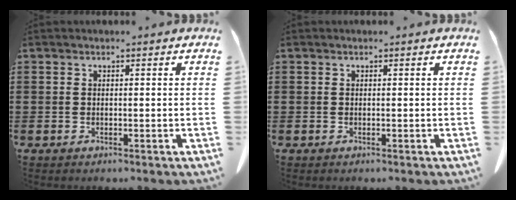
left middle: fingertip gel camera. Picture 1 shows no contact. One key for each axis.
{"total": 0.0}